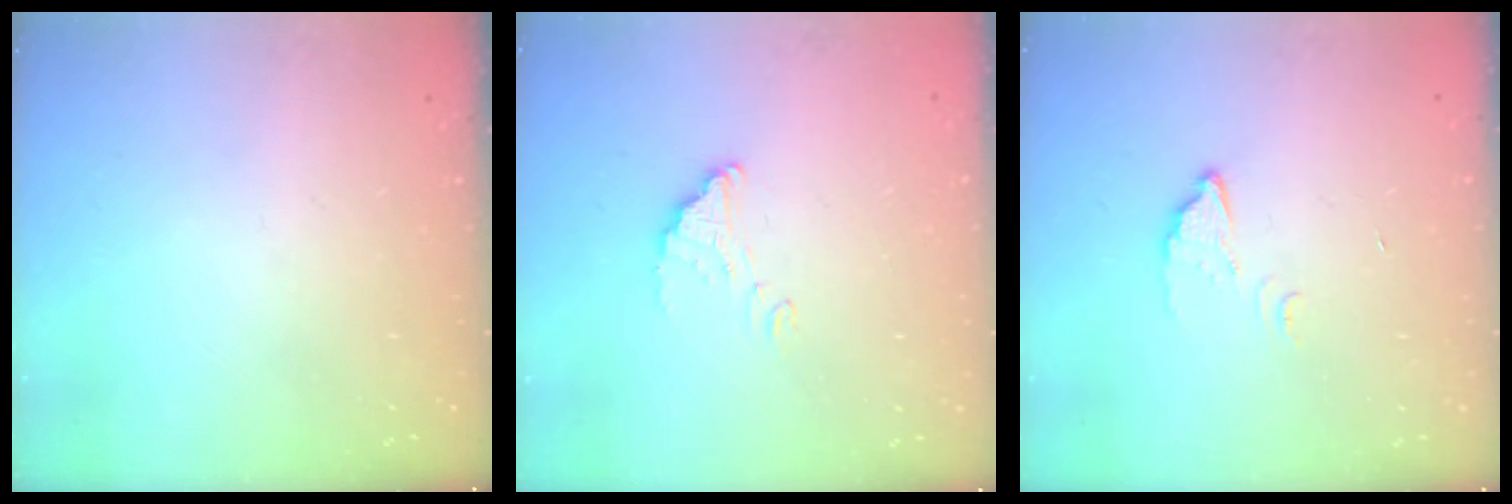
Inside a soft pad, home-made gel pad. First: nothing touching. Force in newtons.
{"total": 1.8, "press": 1.8, "slide": 0.0}
{"total": 3.5, "press": 3.4, "slide": 0.3}